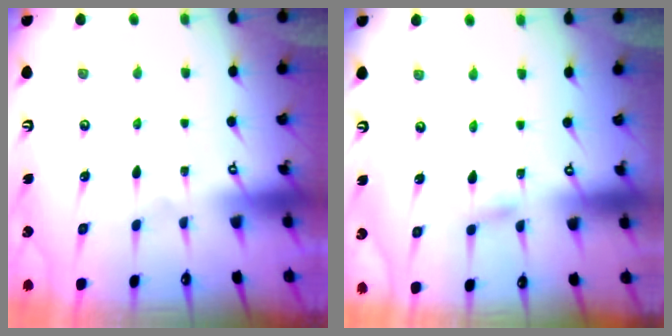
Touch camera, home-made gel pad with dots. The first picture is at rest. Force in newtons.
{"total": 2.9, "press": 2.9, "slide": 0.4}